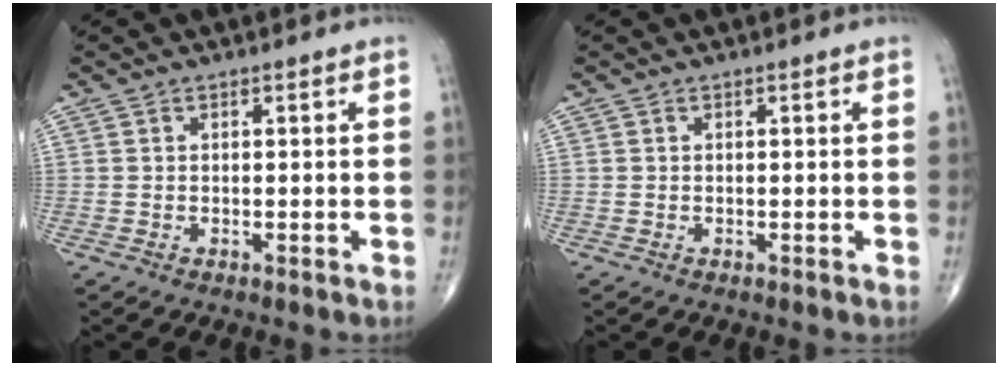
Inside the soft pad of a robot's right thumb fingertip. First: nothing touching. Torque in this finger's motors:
{"motor_torque": [-0.24, 0.24, 0.01, -0.01, 0.00]}